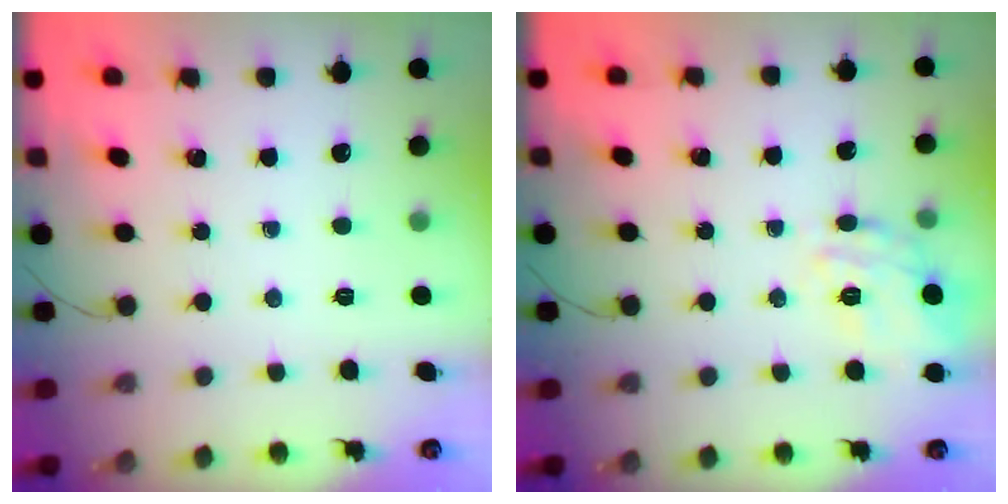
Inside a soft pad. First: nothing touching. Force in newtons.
{"total": 14.6, "press": 14.6, "slide": 0.5}